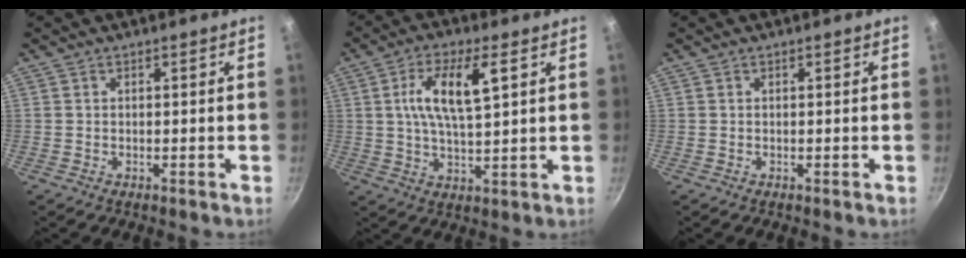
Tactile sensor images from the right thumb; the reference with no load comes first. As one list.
[{"total": 10.7, "force": [3.0, 3.7, 9.5], "torque": [-0.182, -0.002, 0.058]}, {"total": 0.0}]